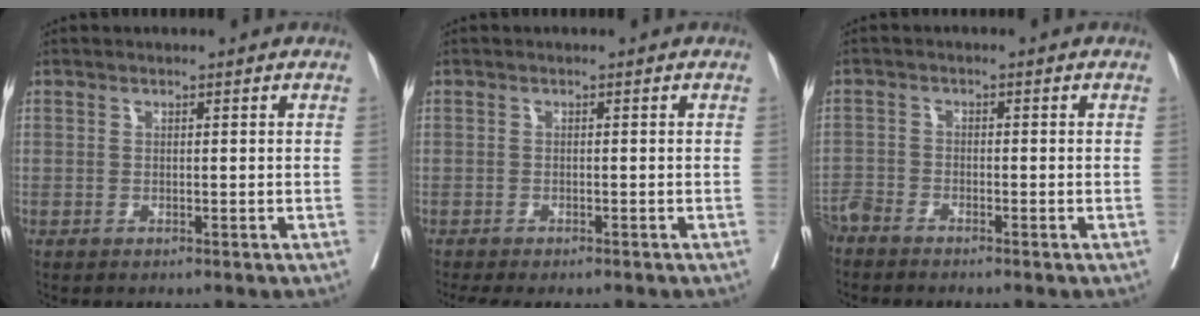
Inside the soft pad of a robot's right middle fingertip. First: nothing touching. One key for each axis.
{"total": 5.0, "fx": -4.2, "fy": 1.5, "fz": 2.1, "tx": -0.021, "ty": -0.008, "tz": -0.064}
{"total": 3.1, "fx": -3.0, "fy": 0.3, "fz": 0.6, "tx": -0.005, "ty": -0.009, "tz": -0.063}